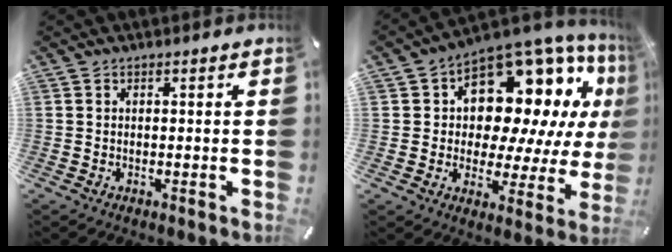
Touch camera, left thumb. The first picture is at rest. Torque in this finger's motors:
{"motor_torque": [2.30, 2.71, 1.71, -1.06, 0.15]}